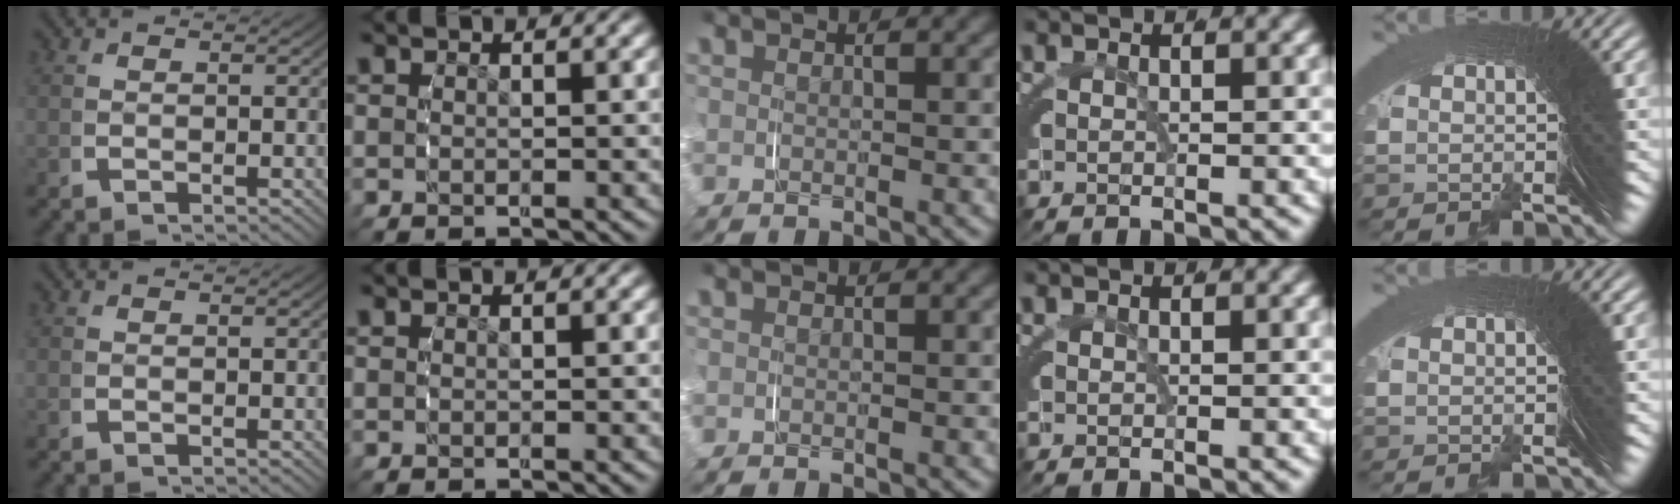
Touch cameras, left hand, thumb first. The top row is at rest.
{}